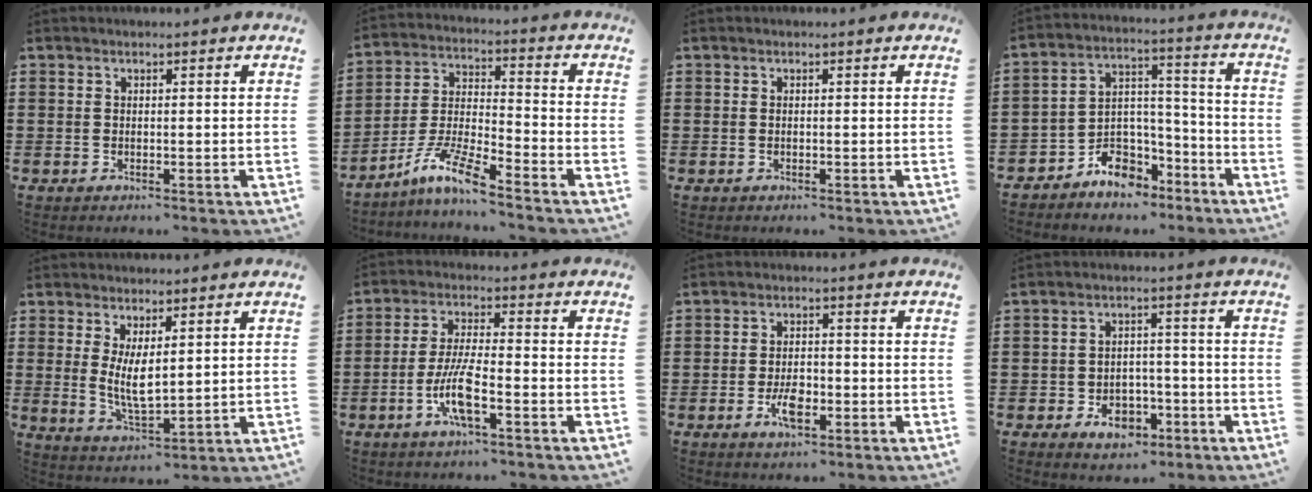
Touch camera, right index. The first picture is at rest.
{"total": 8.6, "force": [-7.0, 0.6, 5.0], "torque": [-0.120, -0.005, -0.142]}
{"total": 0.0}
{"total": 5.9, "force": [-4.7, 3.6, 0.0], "torque": [-0.003, 0.017, -0.089]}
{"total": 5.6, "force": [1.1, 2.1, 5.0], "torque": [-0.097, -0.006, 0.018]}
{"total": 7.6, "force": [-3.1, 1.5, 6.7], "torque": [-0.151, -0.012, -0.064]}
{"total": 4.7, "force": [-1.6, 2.2, 3.8], "torque": [-0.071, -0.001, -0.033]}
{"total": 5.1, "force": [-2.8, 3.5, 2.5], "torque": [-0.034, 0.010, -0.052]}